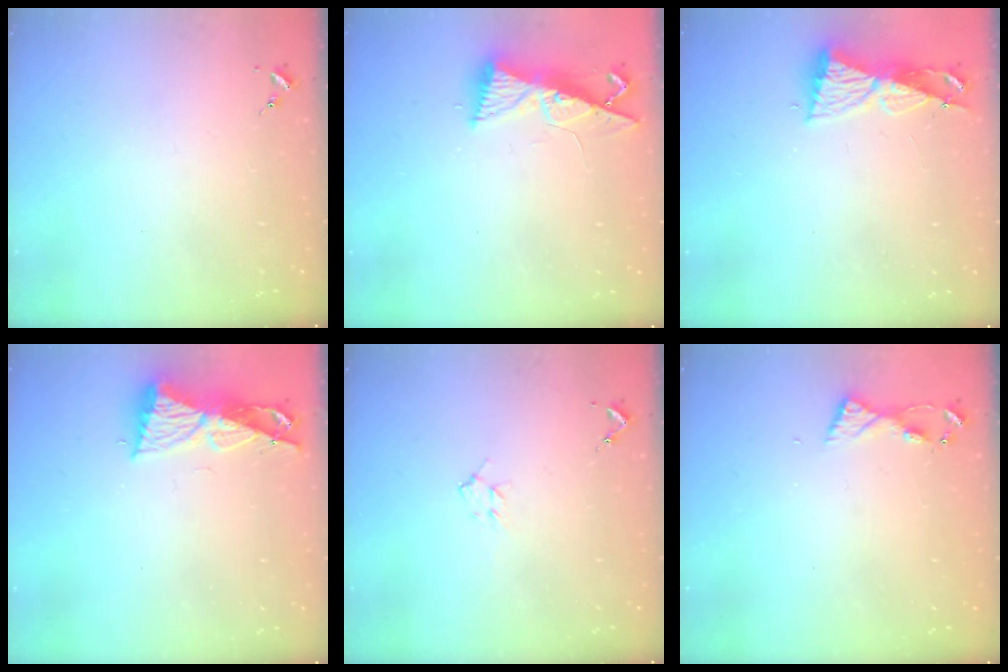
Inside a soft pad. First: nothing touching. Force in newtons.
{"total": 8.7, "press": 8.7, "slide": 0.8}
{"total": 8.4, "press": 8.4, "slide": 0.2}
{"total": 9.9, "press": 9.8, "slide": 0.6}
{"total": 5.6, "press": 5.5, "slide": 1.0}
{"total": 5.1, "press": 5.1, "slide": 0.5}